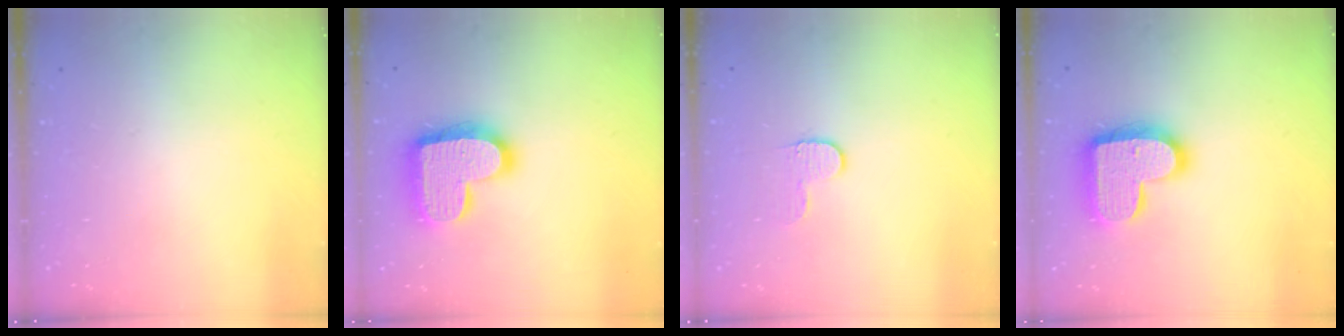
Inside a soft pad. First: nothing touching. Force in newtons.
{"total": 18.7, "press": 18.7, "slide": 1.2}
{"total": 5.8, "press": 5.8, "slide": 0.5}
{"total": 17.6, "press": 17.5, "slide": 1.0}